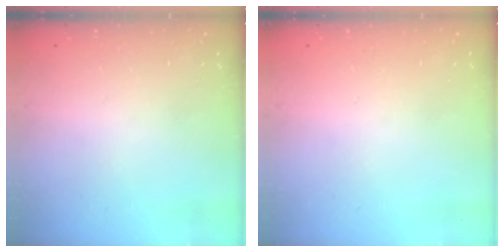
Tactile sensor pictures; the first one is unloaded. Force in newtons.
{"total": 0.0}